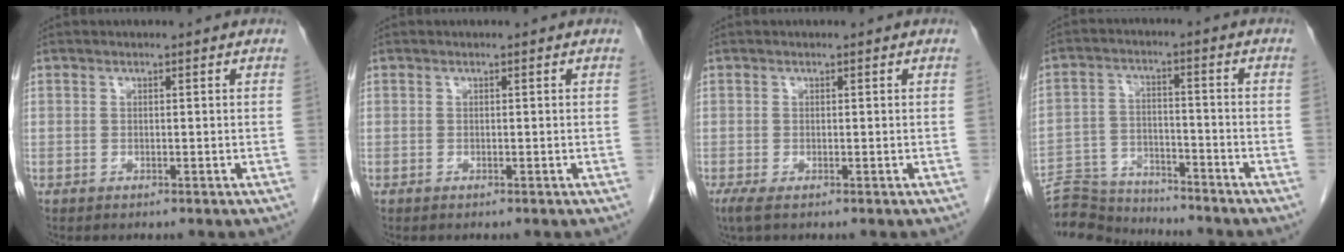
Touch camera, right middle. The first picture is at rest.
{"total": 0.0}
{"total": 1.4, "force": [-0.7, 0.1, 1.2], "torque": [-0.033, -0.010, -0.012]}
{"total": 12.0, "force": [-11.7, 2.2, 1.9], "torque": [-0.031, 0.014, -0.196]}